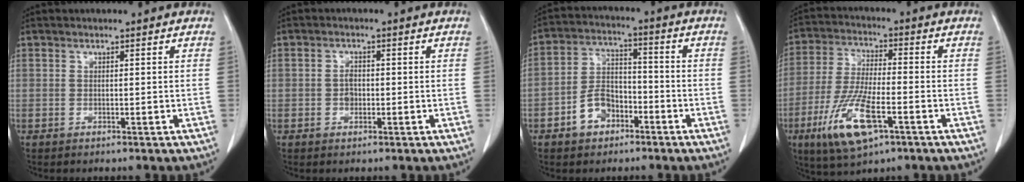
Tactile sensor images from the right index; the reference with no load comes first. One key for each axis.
{"total": 1.9, "fx": -0.4, "fy": 1.4, "fz": 1.3, "tx": -0.020, "ty": 0.004, "tz": -0.007}
{"total": 7.0, "fx": -3.5, "fy": 5.0, "fz": 3.4, "tx": -0.072, "ty": 0.022, "tz": -0.059}
{"total": 12.3, "fx": -5.5, "fy": 3.2, "fz": 10.6, "tx": -0.220, "ty": -0.019, "tz": -0.095}